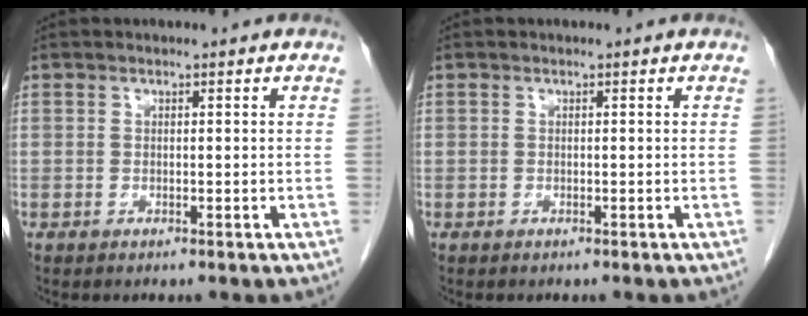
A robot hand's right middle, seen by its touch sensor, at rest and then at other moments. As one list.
[{"total": 0.0}]